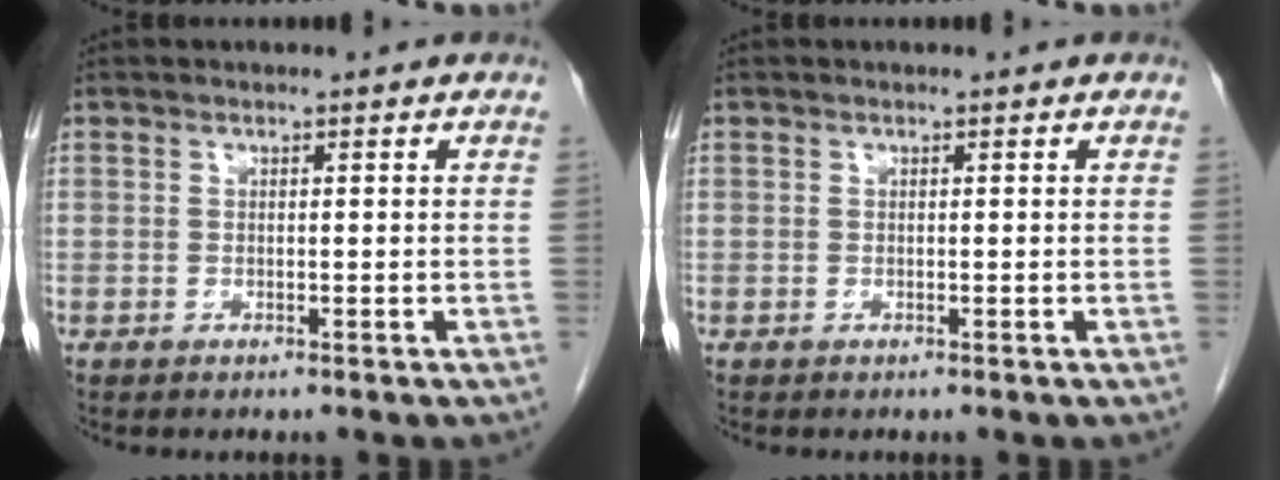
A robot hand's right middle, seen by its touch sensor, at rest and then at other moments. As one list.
[{"total": 0.0}]